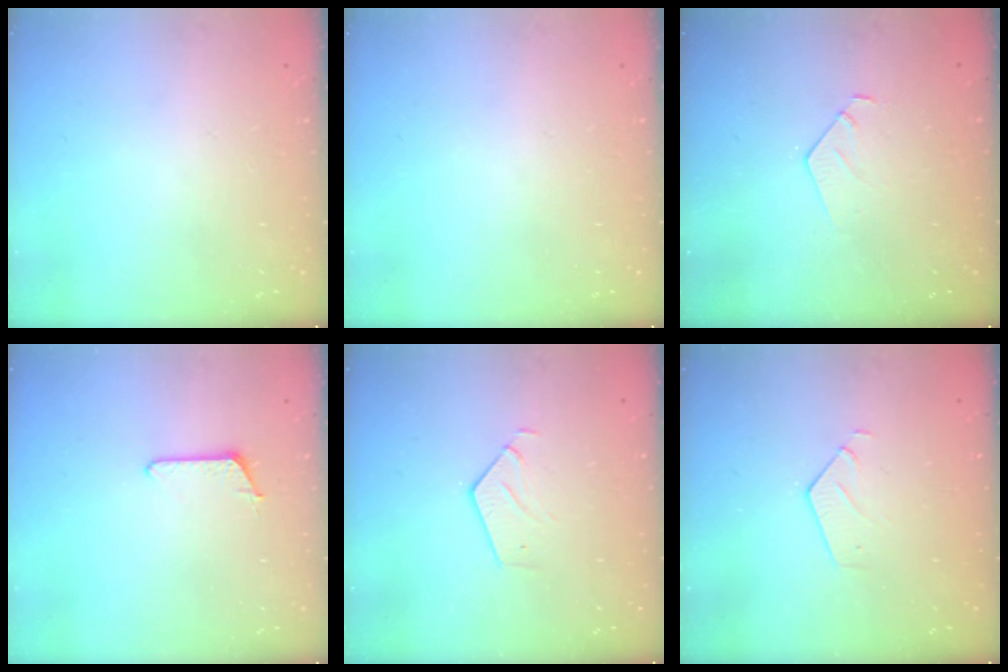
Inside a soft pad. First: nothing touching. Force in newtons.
{"total": 0.0}
{"total": 6.0, "press": 6.0, "slide": 0.5}
{"total": 5.6, "press": 5.5, "slide": 0.7}
{"total": 3.8, "press": 3.8, "slide": 0.3}
{"total": 2.6, "press": 2.6, "slide": 0.2}